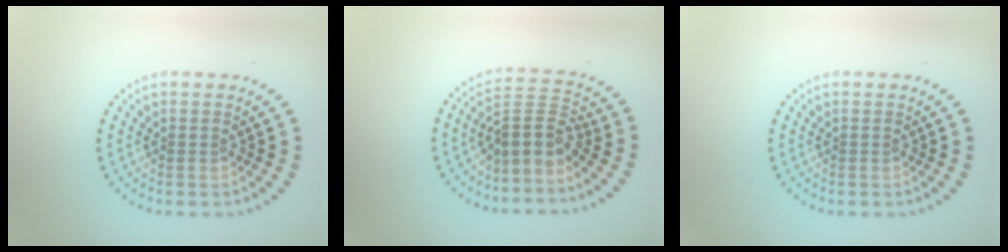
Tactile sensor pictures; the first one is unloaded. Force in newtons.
{"total": 3.3, "press": 2.5, "slide": 2.2}
{"total": 0.0}